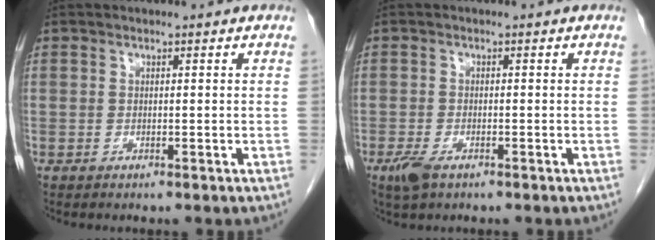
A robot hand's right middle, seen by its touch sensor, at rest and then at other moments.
{"total": 3.2, "force": [-1.9, 1.3, 2.2], "torque": [-0.050, -0.005, -0.030]}